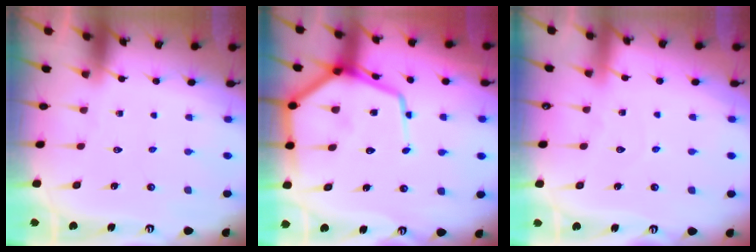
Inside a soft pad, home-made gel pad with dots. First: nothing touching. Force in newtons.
{"total": 16.1, "press": 16.1, "slide": 1.5}
{"total": 2.7, "press": 2.7, "slide": 0.4}